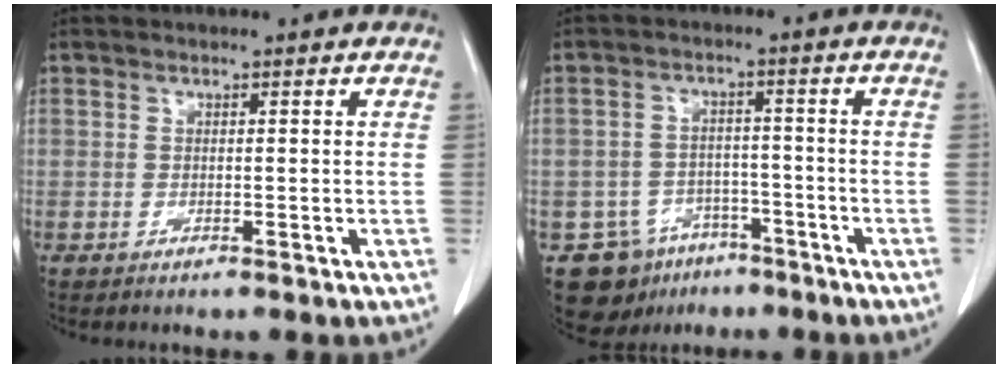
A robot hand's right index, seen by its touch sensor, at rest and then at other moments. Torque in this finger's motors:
{"motor_torque": [-0.06, -0.24, -0.48, -0.09]}